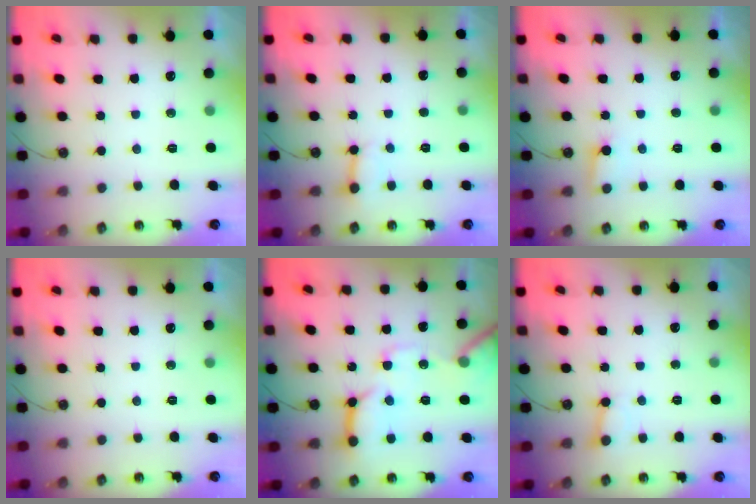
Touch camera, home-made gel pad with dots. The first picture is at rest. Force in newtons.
{"total": 3.7, "press": 3.6, "slide": 0.4}
{"total": 5.3, "press": 5.3, "slide": 0.4}
{"total": 0.0}
{"total": 16.6, "press": 16.5, "slide": 1.8}
{"total": 5.5, "press": 5.4, "slide": 0.5}